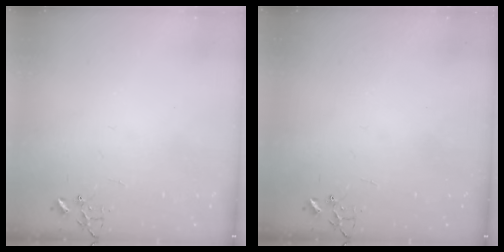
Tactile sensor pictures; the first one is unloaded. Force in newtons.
{"total": 0.0}